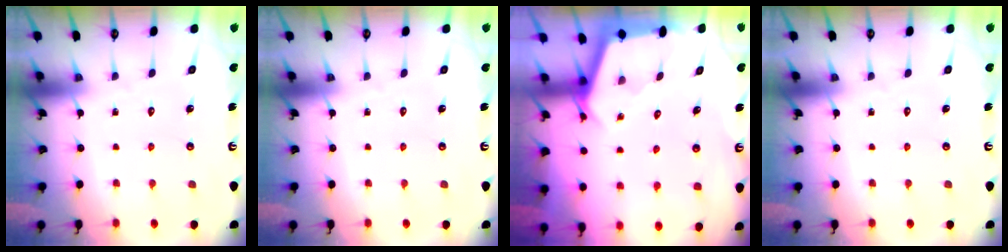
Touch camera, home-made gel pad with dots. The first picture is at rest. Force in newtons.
{"total": 0.0}
{"total": 2.5, "press": 2.5, "slide": 0.3}
{"total": 0.0}